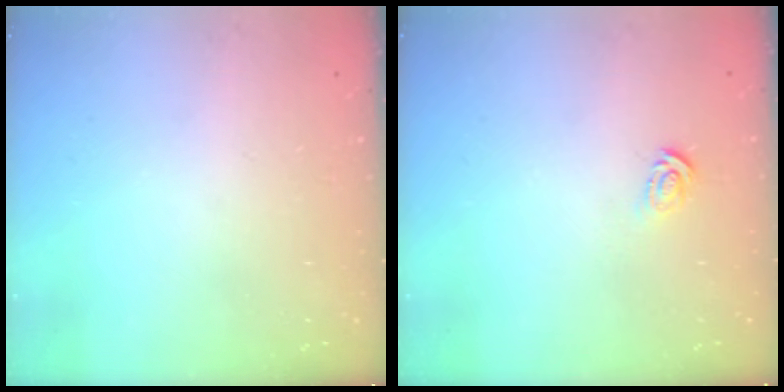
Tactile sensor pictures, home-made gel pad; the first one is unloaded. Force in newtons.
{"total": 3.0, "press": 3.0, "slide": 0.1}